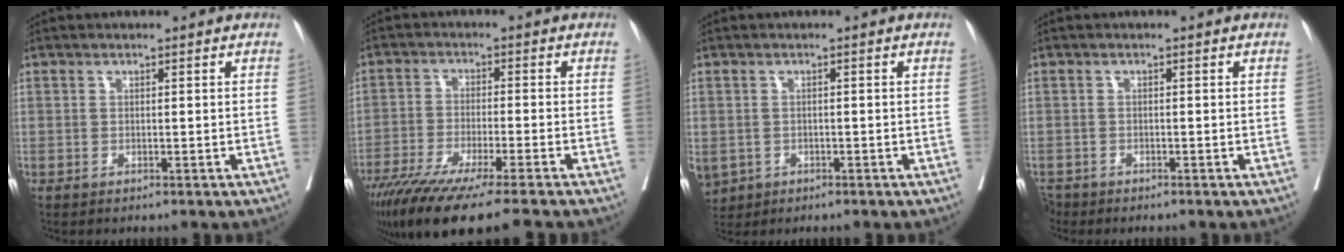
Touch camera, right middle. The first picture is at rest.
{"total": 14.2, "force": [-11.1, -0.4, 8.8], "torque": [-0.143, -0.048, -0.182]}
{"total": 6.9, "force": [-2.8, 5.6, 2.8], "torque": [-0.082, -0.005, -0.037]}
{"total": 1.9, "force": [-1.7, 0.9, 0.2], "torque": [-0.006, -0.003, -0.030]}